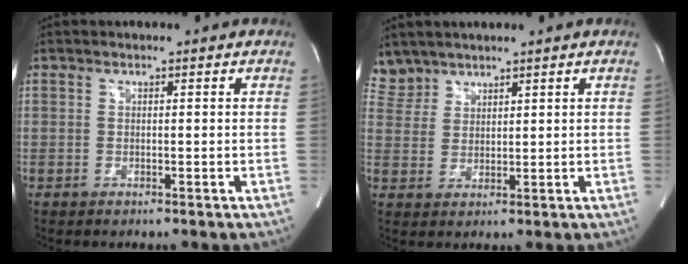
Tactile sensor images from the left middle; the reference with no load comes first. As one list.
[{"total": 3.9, "force": [3.6, 1.5, -0.5], "torque": [0.008, 0.011, 0.080]}]